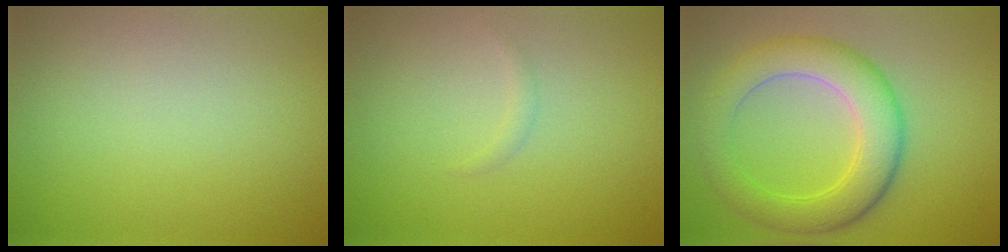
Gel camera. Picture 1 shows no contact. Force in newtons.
{"total": 0.6, "press": 0.6, "slide": 0.0}
{"total": 6.2, "press": 6.2, "slide": 0.1}